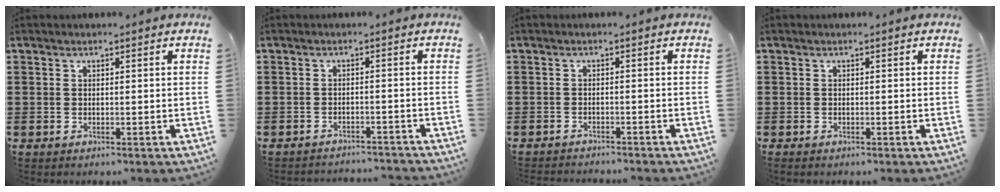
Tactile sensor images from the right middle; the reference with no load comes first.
{"total": 1.9, "force": [-1.9, 0.0, 0.2], "torque": [-0.006, 0.003, -0.039]}
{"total": 1.2, "force": [-1.2, 0.0, 0.0], "torque": [-0.003, 0.002, -0.024]}
{"total": 0.0}